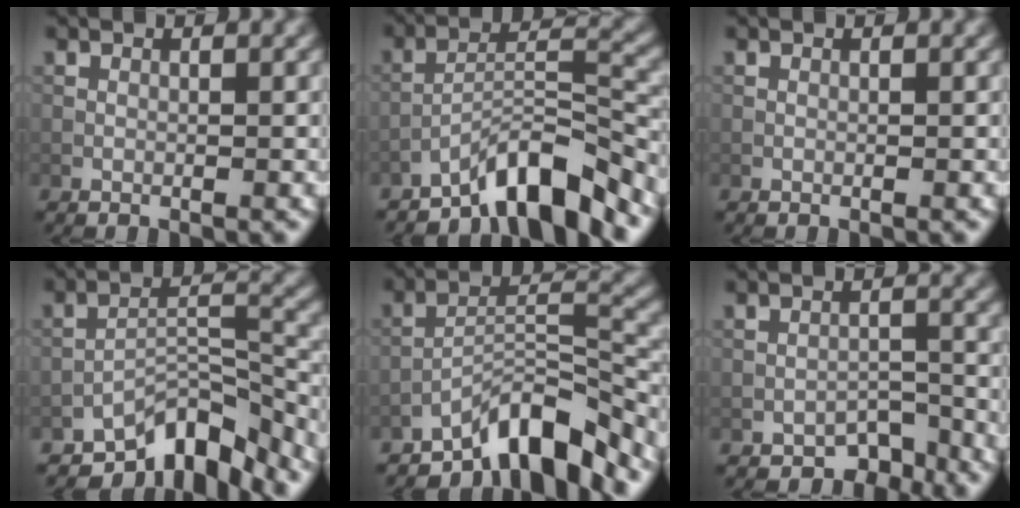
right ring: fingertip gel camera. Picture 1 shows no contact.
{"total": 7.2, "force": [-5.7, 1.3, 4.1], "torque": [-0.060, 0.010, -0.100]}
{"total": 0.0}
{"total": 7.6, "force": [-6.2, 2.5, 3.7], "torque": [-0.038, 0.004, -0.113]}
{"total": 7.8, "force": [-6.2, 1.8, 4.5], "torque": [-0.061, 0.009, -0.109]}
{"total": 3.0, "force": [-2.4, 1.4, 1.0], "torque": [-0.007, 0.003, -0.036]}